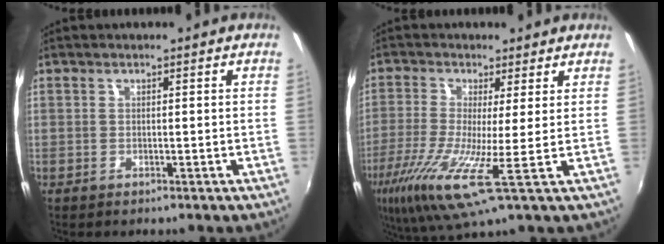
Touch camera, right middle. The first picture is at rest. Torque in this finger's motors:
{"motor_torque": [1.12, -0.99, 0.81, 0.21]}